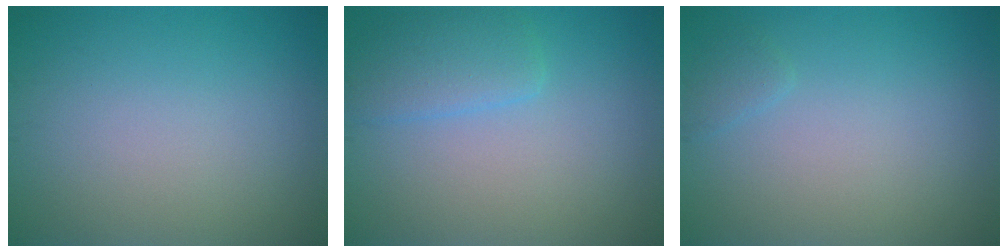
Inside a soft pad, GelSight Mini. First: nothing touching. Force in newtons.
{"total": 2.7, "press": 2.7, "slide": 0.0}
{"total": 0.8, "press": 0.8, "slide": 0.1}